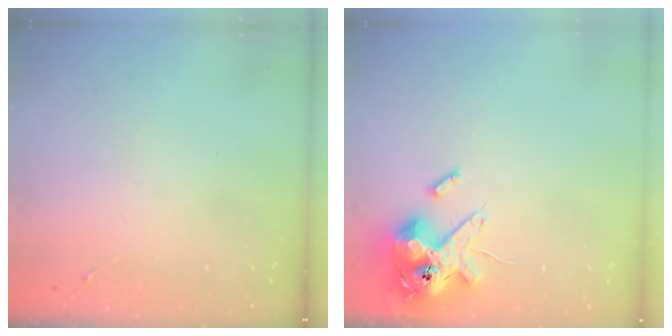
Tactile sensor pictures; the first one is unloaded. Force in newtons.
{"total": 14.8, "press": 14.5, "slide": 2.9}